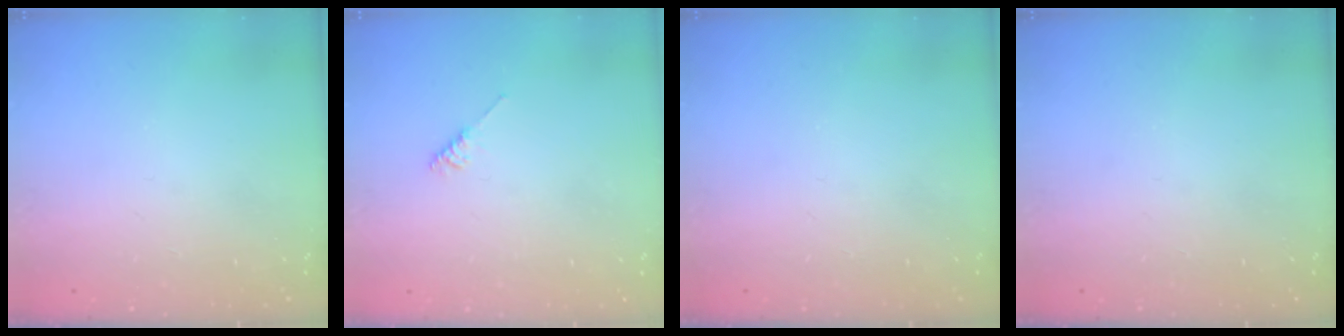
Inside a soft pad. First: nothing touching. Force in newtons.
{"total": 2.2, "press": 2.2, "slide": 0.5}
{"total": 0.0}
{"total": 0.0}